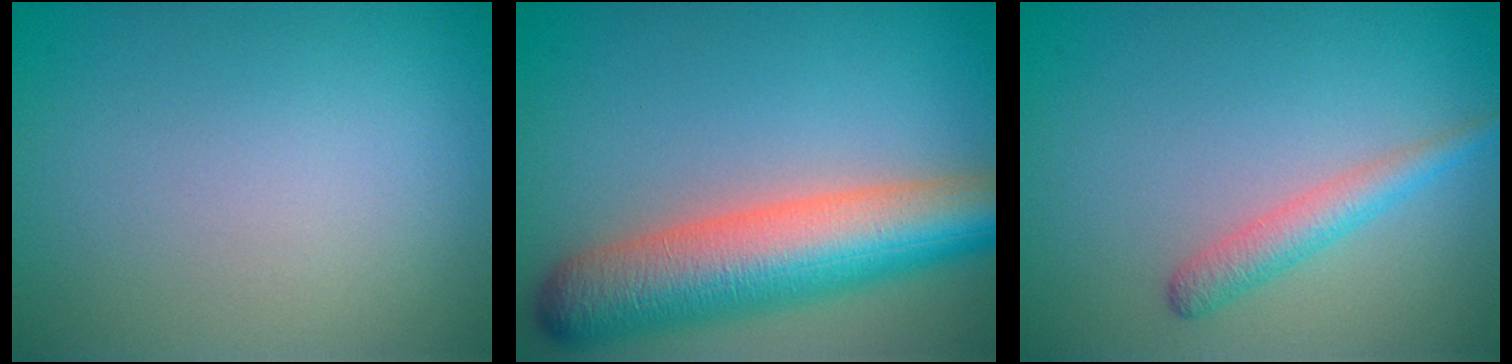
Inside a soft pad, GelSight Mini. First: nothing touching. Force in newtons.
{"total": 9.9, "press": 9.9, "slide": 0.4}
{"total": 2.3, "press": 2.3, "slide": 0.0}